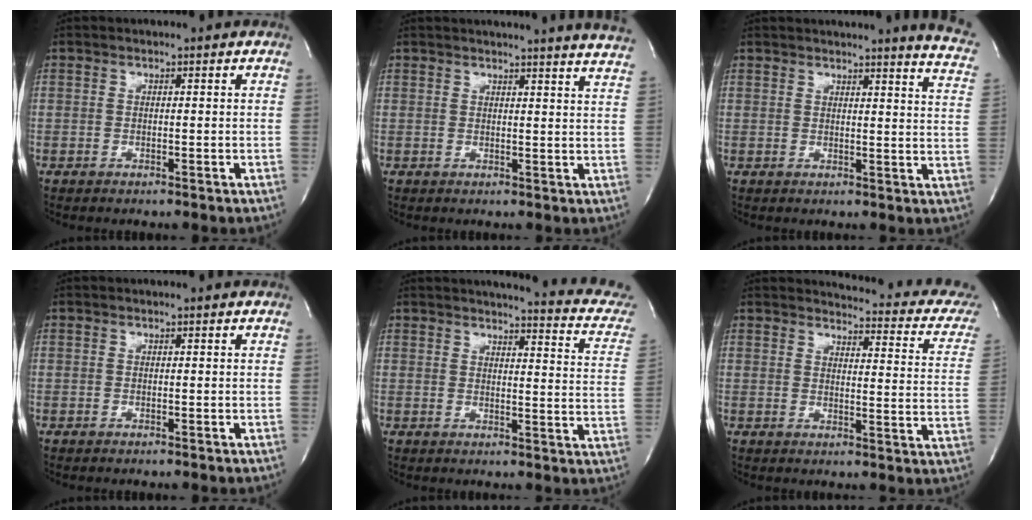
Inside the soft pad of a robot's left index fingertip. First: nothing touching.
{"total": 14.9, "force": [14.3, -0.8, 4.2], "torque": [-0.064, -0.061, 0.152]}
{"total": 10.8, "force": [10.0, -0.2, 4.1], "torque": [-0.039, -0.067, 0.085]}
{"total": 0.0}
{"total": 14.6, "force": [12.9, 2.3, 6.5], "torque": [-0.065, -0.048, 0.119]}
{"total": 15.3, "force": [14.3, 2.2, 4.7], "torque": [-0.040, -0.071, 0.133]}